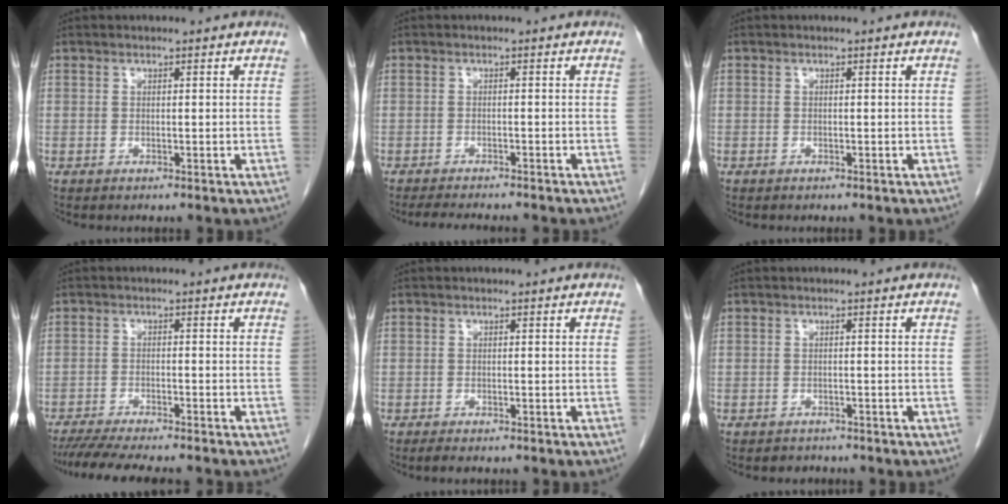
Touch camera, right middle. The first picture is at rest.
{"total": 7.5, "force": [-6.7, 1.0, 3.2], "torque": [-0.043, -0.010, -0.093]}
{"total": 0.0}
{"total": 10.7, "force": [-9.3, 1.0, 5.2], "torque": [-0.072, -0.015, -0.140]}
{"total": 1.1, "force": [-0.9, 0.3, 0.6], "torque": [-0.018, -0.003, -0.014]}
{"total": 1.5, "force": [-1.2, 0.8, -0.3], "torque": [-0.004, 0.002, -0.020]}